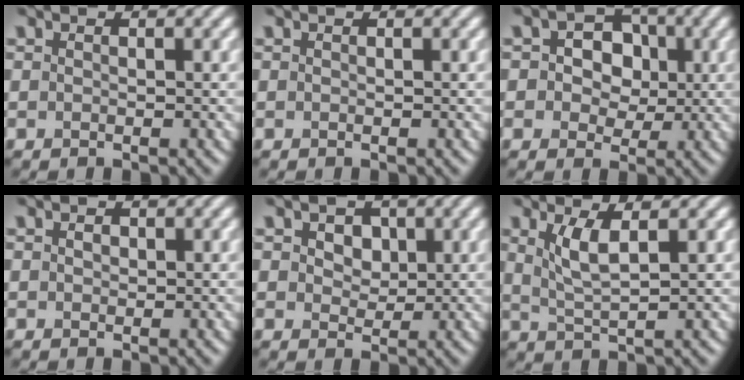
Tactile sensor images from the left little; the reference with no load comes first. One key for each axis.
{"total": 0.0}
{"total": 5.2, "fx": 0.9, "fy": 4.2, "fz": 2.9, "tx": -0.033, "ty": 0.015, "tz": -0.012}
{"total": 0.7, "fx": 0.1, "fy": 0.6, "fz": 0.4, "tx": -0.008, "ty": -0.001, "tz": 0.000}
{"total": 3.4, "fx": 1.4, "fy": 2.4, "fz": 2.0, "tx": -0.035, "ty": 0.011, "tz": 0.010}
{"total": 3.1, "fx": 1.1, "fy": 0.8, "fz": 2.8, "tx": -0.061, "ty": -0.004, "tz": 0.026}